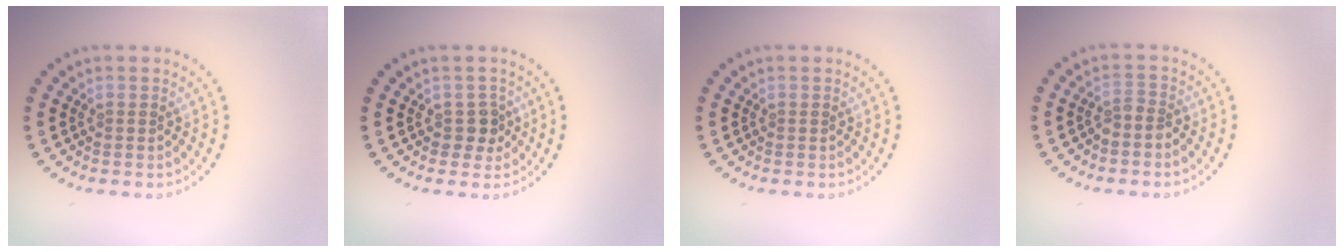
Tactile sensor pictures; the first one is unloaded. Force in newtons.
{"total": 1.7, "press": 1.5, "slide": 0.9}
{"total": 0.0}
{"total": 1.5, "press": 1.1, "slide": 1.0}